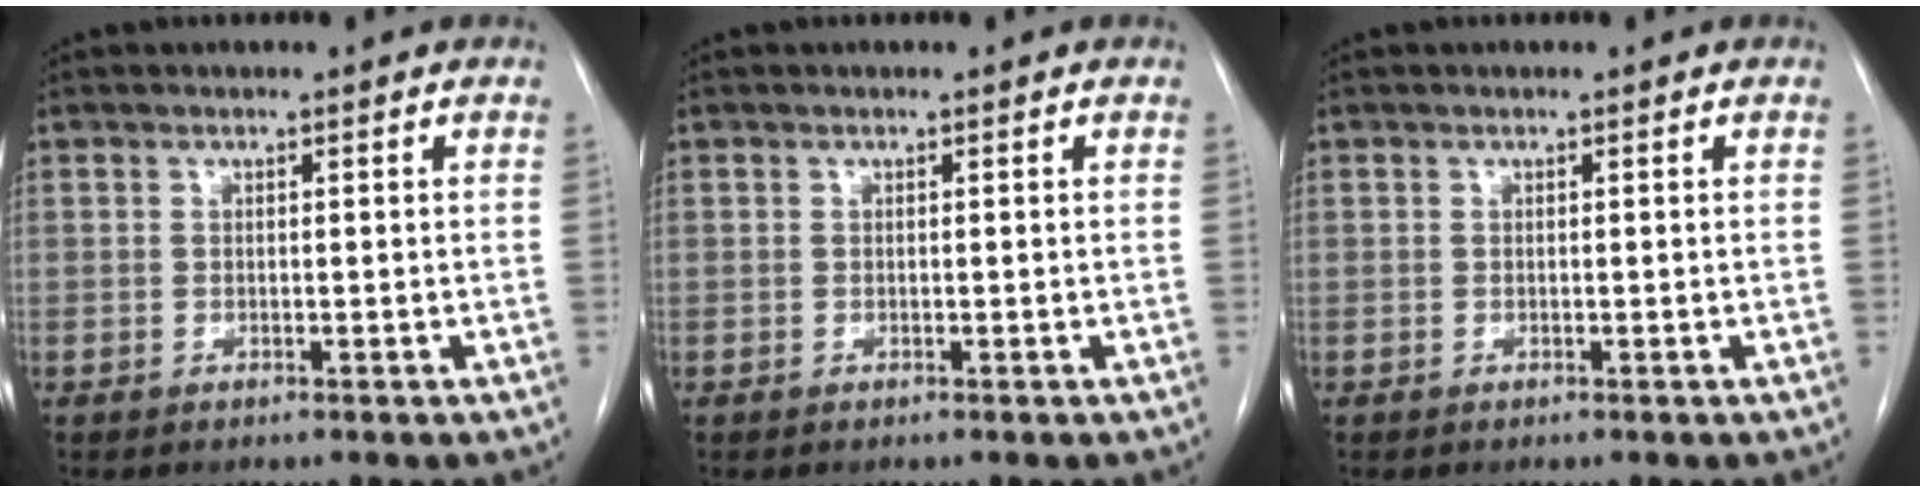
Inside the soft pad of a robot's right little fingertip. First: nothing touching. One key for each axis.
{"total": 0.0}
{"total": 0.0}